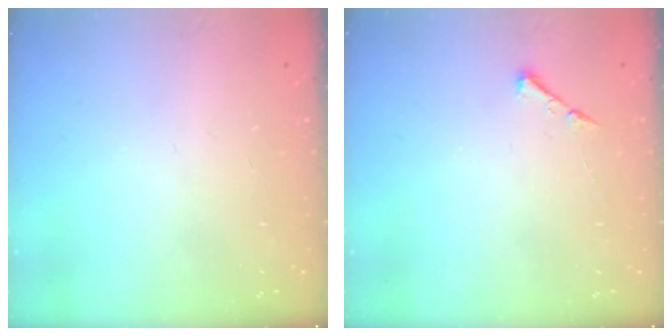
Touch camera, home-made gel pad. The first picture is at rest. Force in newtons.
{"total": 3.7, "press": 3.6, "slide": 0.5}